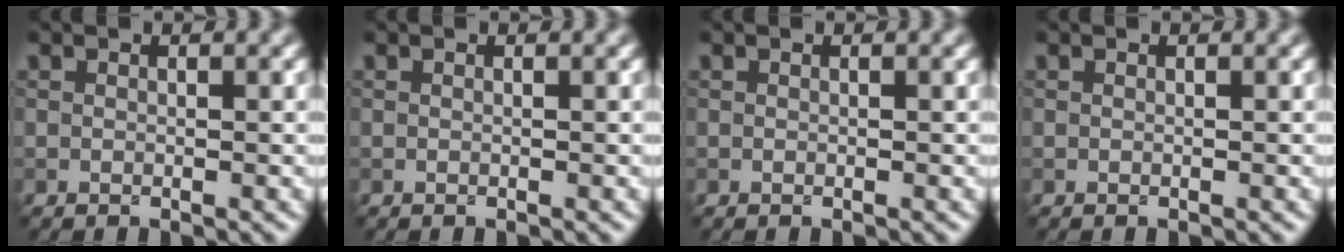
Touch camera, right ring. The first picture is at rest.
{"total": 0.0}
{"total": 0.0}
{"total": 0.0}